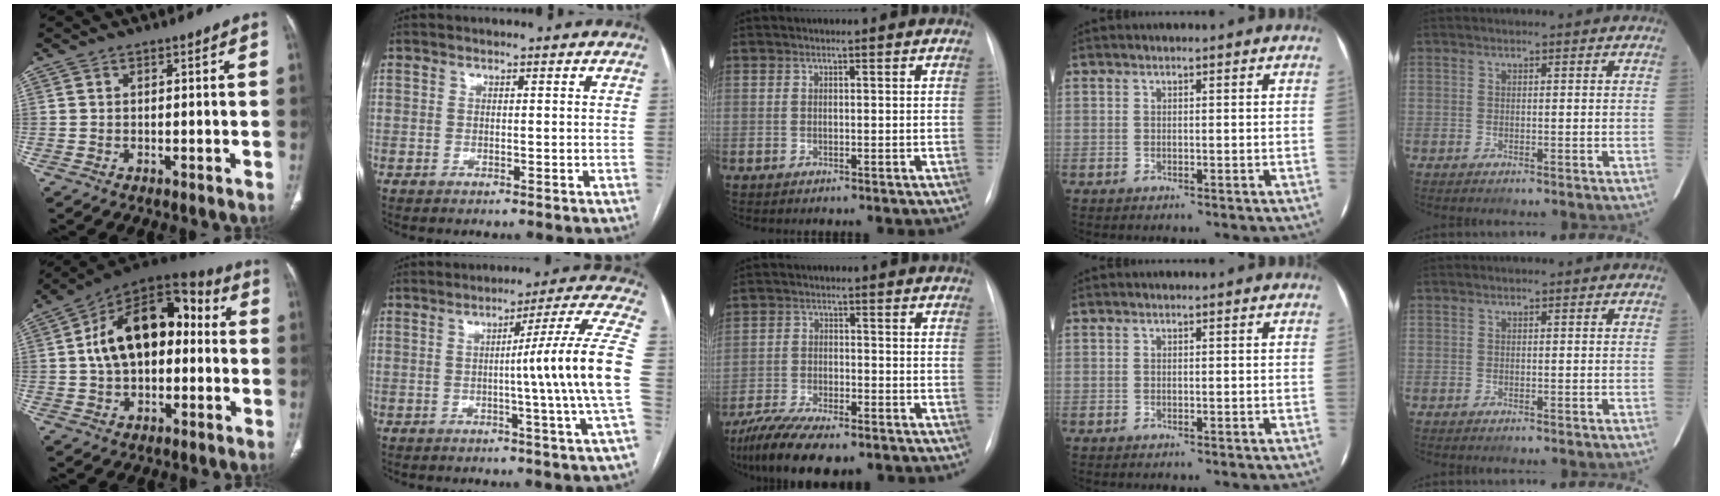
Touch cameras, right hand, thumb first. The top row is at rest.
{"thumb": {"total": 18.8, "force": [1.5, 11.5, 14.8], "torque": [-0.215, 0.046, 0.016]}, "index": {"total": 13.2, "force": [-1.3, -3.2, 12.7], "torque": [-0.164, -0.004, -0.020]}, "middle": {"total": 11.8, "force": [-9.1, 3.5, 6.7], "torque": [-0.118, -0.016, -0.148]}}